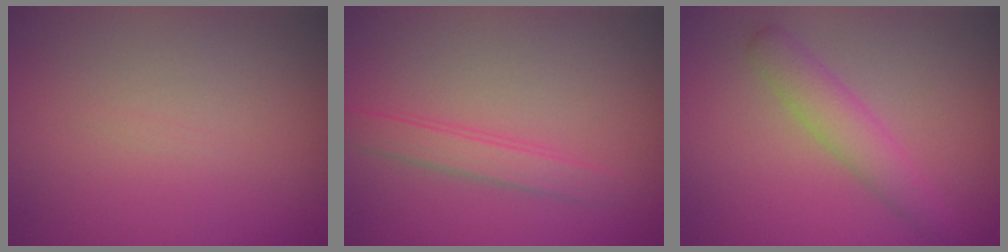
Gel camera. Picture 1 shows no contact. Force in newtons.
{"total": 2.0, "press": 2.0, "slide": 0.1}
{"total": 2.8, "press": 2.7, "slide": 0.1}